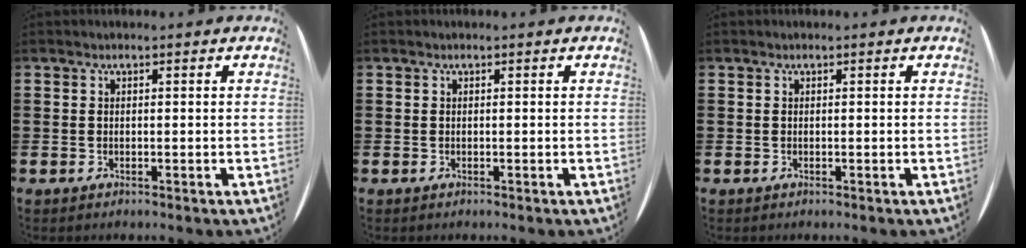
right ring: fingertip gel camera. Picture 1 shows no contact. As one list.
[{"total": 0.0}, {"total": 0.0}]